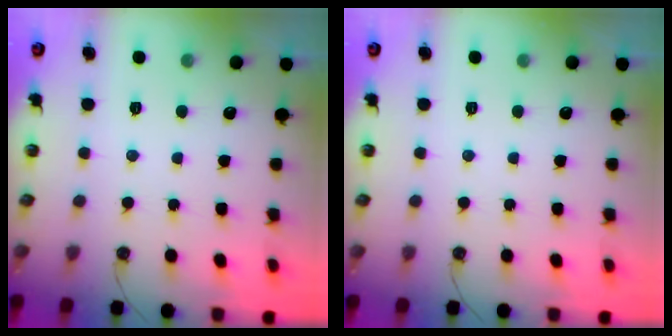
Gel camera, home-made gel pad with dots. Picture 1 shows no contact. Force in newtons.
{"total": 0.0}